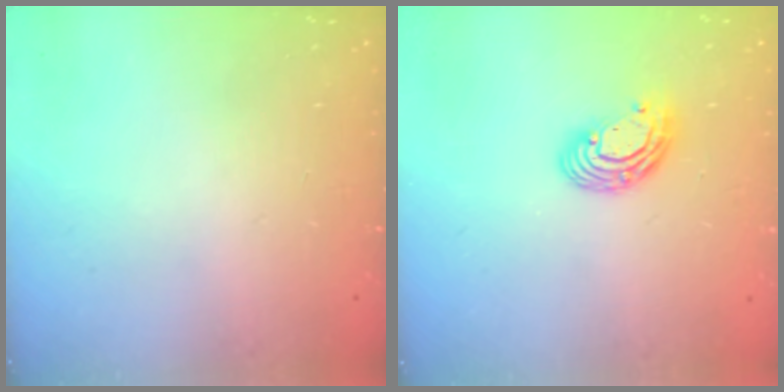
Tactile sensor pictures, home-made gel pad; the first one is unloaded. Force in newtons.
{"total": 8.4, "press": 8.3, "slide": 1.5}